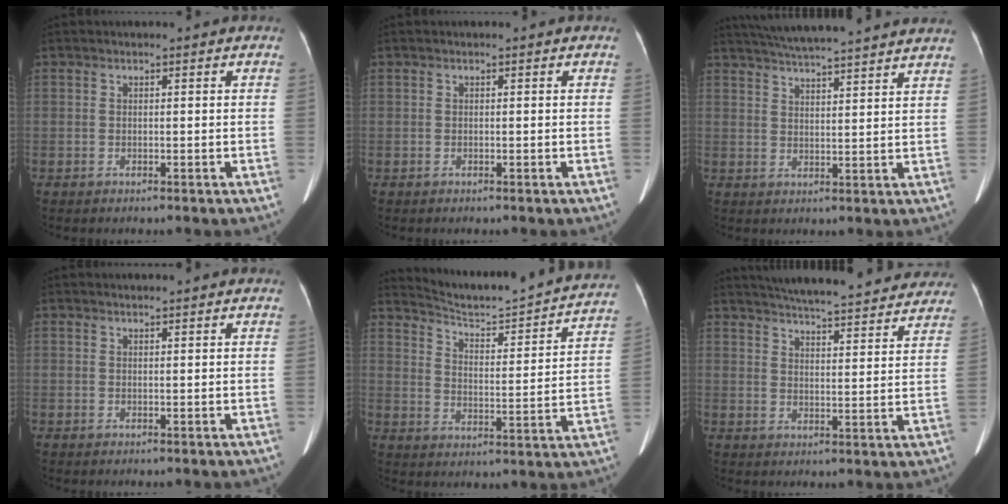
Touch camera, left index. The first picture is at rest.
{"total": 0.0}
{"total": 19.0, "force": [17.3, 0.5, 7.8], "torque": [-0.133, 0.020, 0.233]}
{"total": 2.1, "force": [2.0, -0.1, 0.6], "torque": [-0.009, 0.013, 0.028]}
{"total": 21.0, "force": [19.8, 0.9, 7.1], "torque": [-0.109, -0.048, 0.259]}
{"total": 19.2, "force": [17.2, 3.0, 7.8], "torque": [-0.114, 0.028, 0.223]}